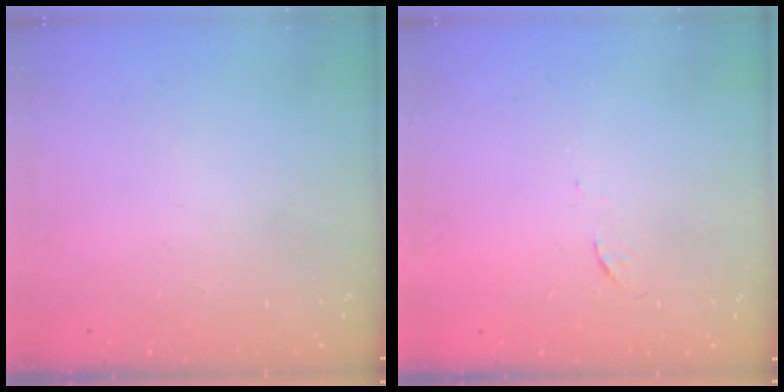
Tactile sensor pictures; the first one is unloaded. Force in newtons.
{"total": 3.3, "press": 3.3, "slide": 0.5}